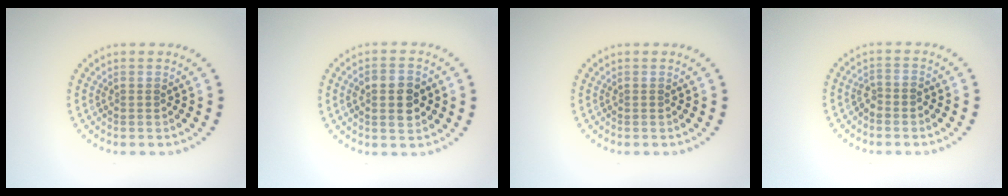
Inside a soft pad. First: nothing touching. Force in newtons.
{"total": 3.4, "press": 3.4, "slide": 0.3}
{"total": 0.0}
{"total": 1.3, "press": 1.0, "slide": 0.7}